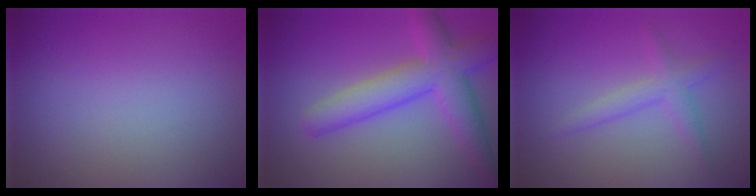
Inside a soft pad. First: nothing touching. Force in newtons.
{"total": 5.7, "press": 5.7, "slide": 0.2}
{"total": 1.9, "press": 1.9, "slide": 0.1}